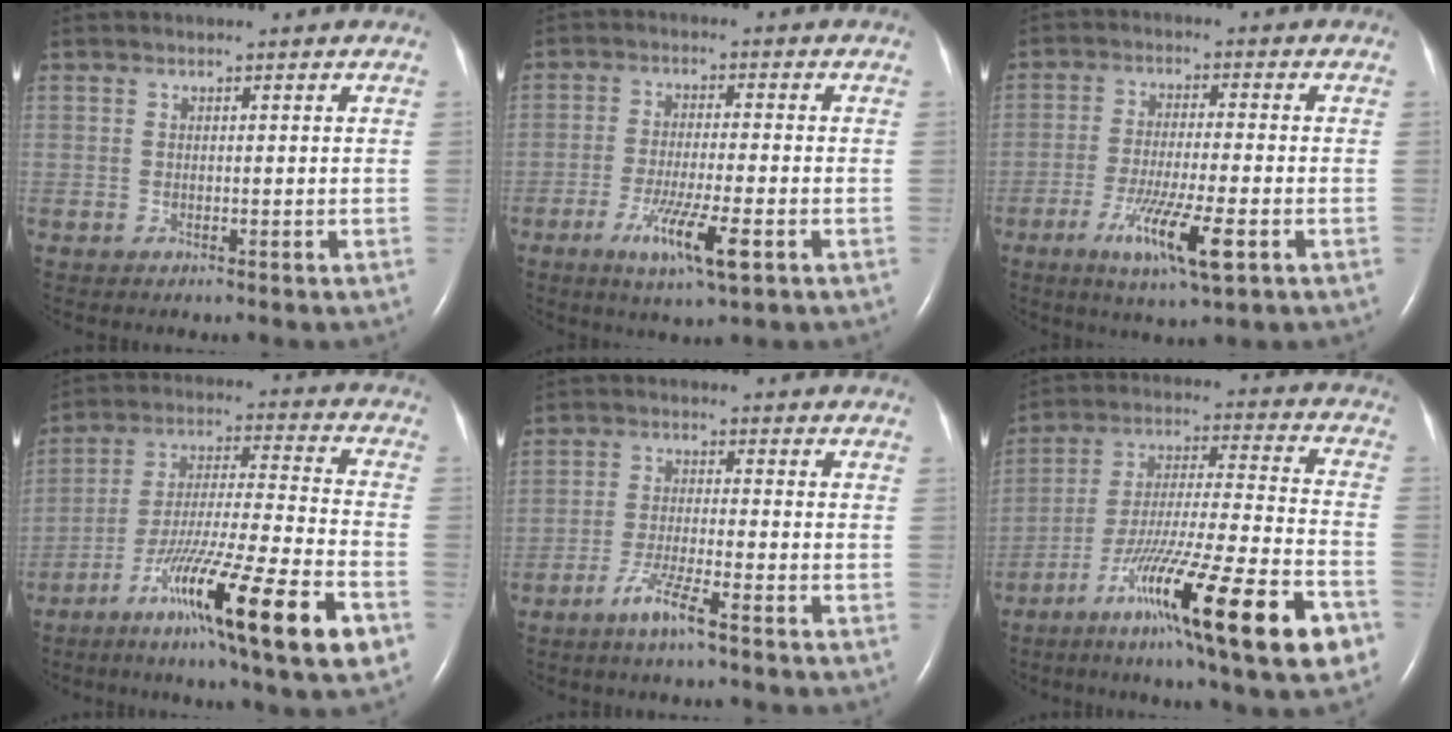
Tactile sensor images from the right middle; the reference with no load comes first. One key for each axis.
{"total": 7.9, "fx": -3.6, "fy": 0.4, "fz": 7.0, "tx": -0.133, "ty": -0.018, "tz": -0.059}
{"total": 9.4, "fx": -4.1, "fy": 0.5, "fz": 8.4, "tx": -0.156, "ty": -0.023, "tz": -0.068}
{"total": 19.9, "fx": -10.3, "fy": 0.2, "fz": 17.1, "tx": -0.280, "ty": -0.044, "tz": -0.177}
{"total": 5.1, "fx": -3.5, "fy": -0.1, "fz": 3.8, "tx": -0.081, "ty": -0.009, "tz": -0.069}
{"total": 22.7, "fx": -12.1, "fy": 1.0, "fz": 19.2, "tx": -0.290, "ty": -0.044, "tz": -0.204}